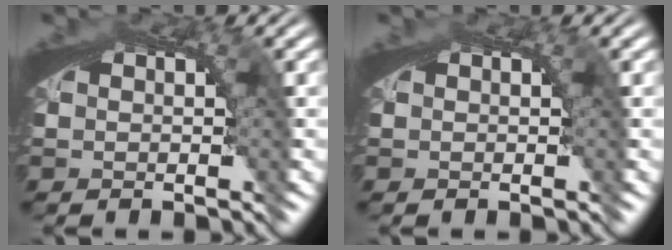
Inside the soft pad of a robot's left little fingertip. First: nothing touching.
{"total": 0.0}